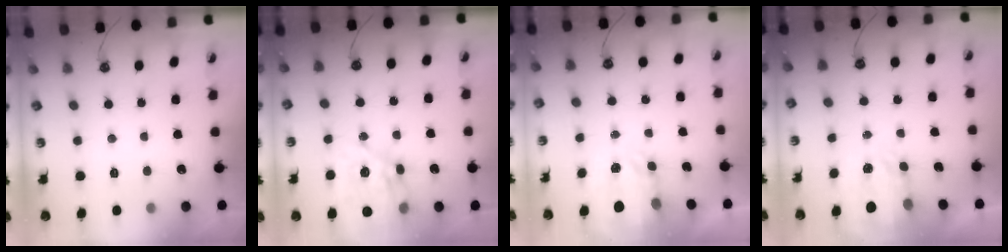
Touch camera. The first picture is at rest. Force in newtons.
{"total": 18.0, "press": 17.9, "slide": 1.7}
{"total": 3.7, "press": 3.6, "slide": 0.5}
{"total": 3.5, "press": 3.4, "slide": 0.6}